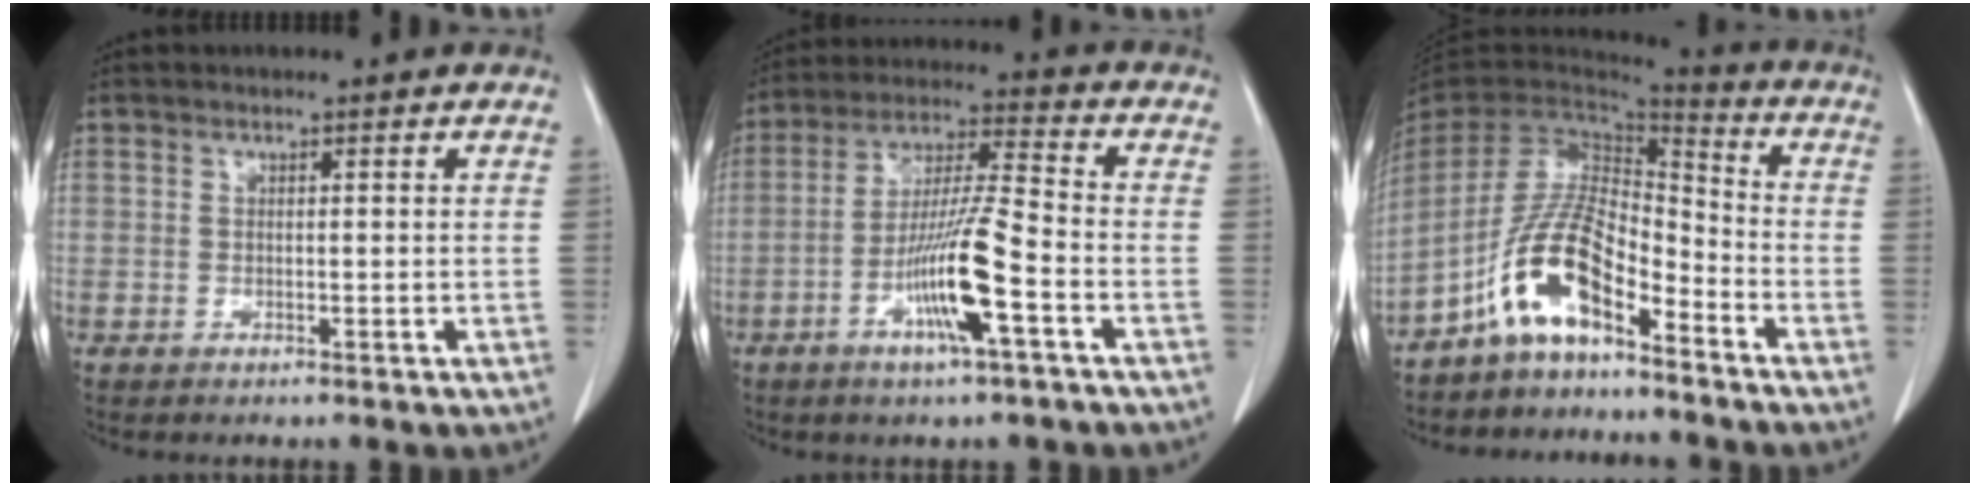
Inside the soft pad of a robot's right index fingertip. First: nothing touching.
{"total": 11.7, "force": [-4.4, 0.1, 10.8], "torque": [-0.209, -0.005, -0.085]}
{"total": 10.8, "force": [-6.5, 3.6, 7.8], "torque": [-0.173, 0.019, -0.124]}